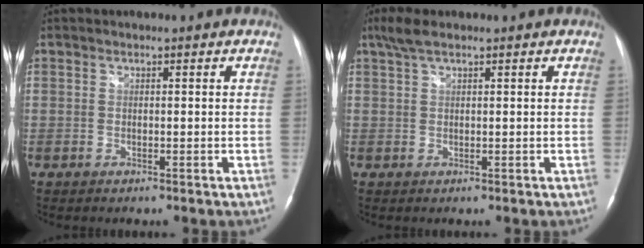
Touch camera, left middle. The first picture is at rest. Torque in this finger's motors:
{"motor_torque": [0.36, -0.04, -0.04, 0.02]}